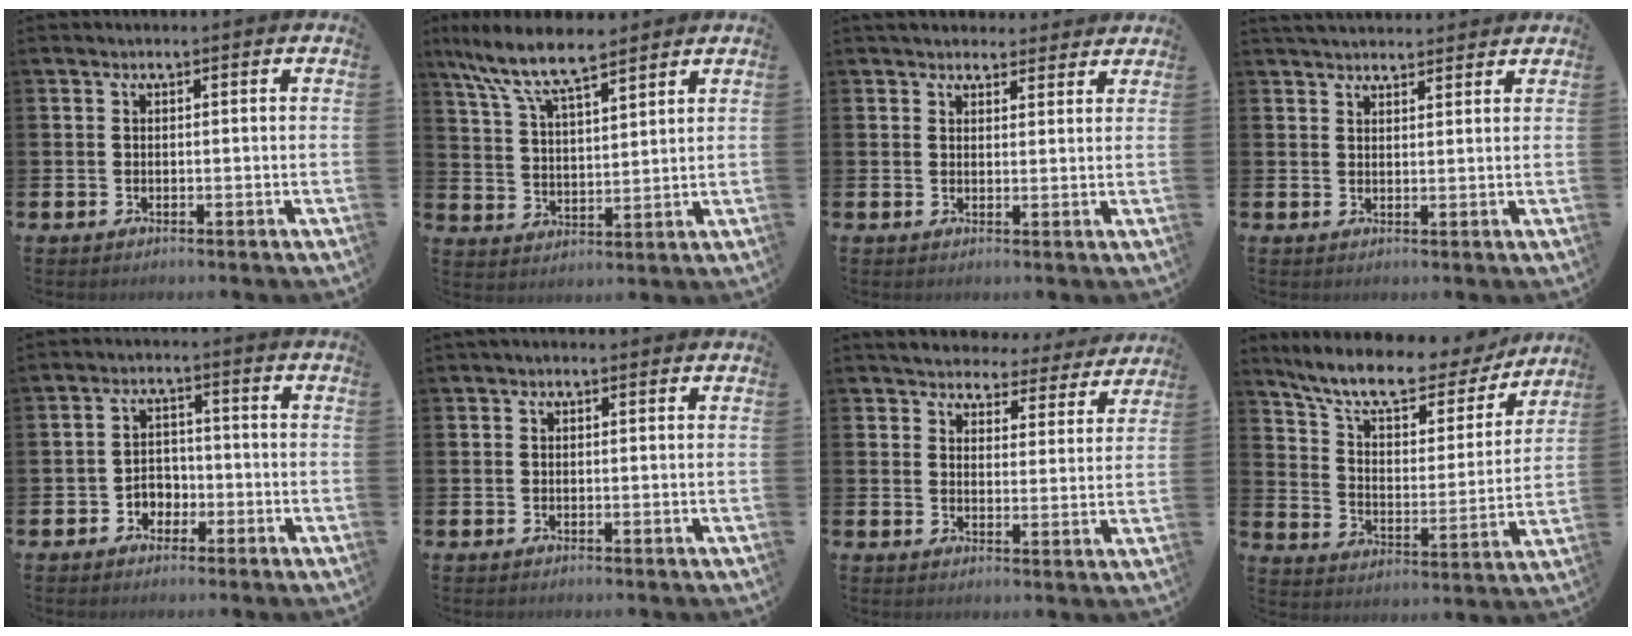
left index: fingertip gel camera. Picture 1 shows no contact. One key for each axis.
{"total": 8.8, "fx": 7.6, "fy": 2.0, "fz": 3.9, "tx": -0.107, "ty": -0.030, "tz": 0.138}
{"total": 3.4, "fx": 3.2, "fy": 1.1, "fz": 0.1, "tx": 0.003, "ty": -0.014, "tz": 0.058}
{"total": 3.0, "fx": 2.9, "fy": 0.4, "fz": 0.2, "tx": -0.006, "ty": -0.014, "tz": 0.054}
{"total": 3.5, "fx": -1.7, "fy": 2.8, "fz": 1.1, "tx": -0.024, "ty": 0.002, "tz": -0.041}
{"total": 0.0}
{"total": 4.6, "fx": 4.4, "fy": 1.4, "fz": 0.3, "tx": -0.016, "ty": -0.037, "tz": 0.073}
{"total": 10.9, "fx": 9.3, "fy": 3.1, "fz": 4.7, "tx": -0.123, "ty": -0.055, "tz": 0.160}